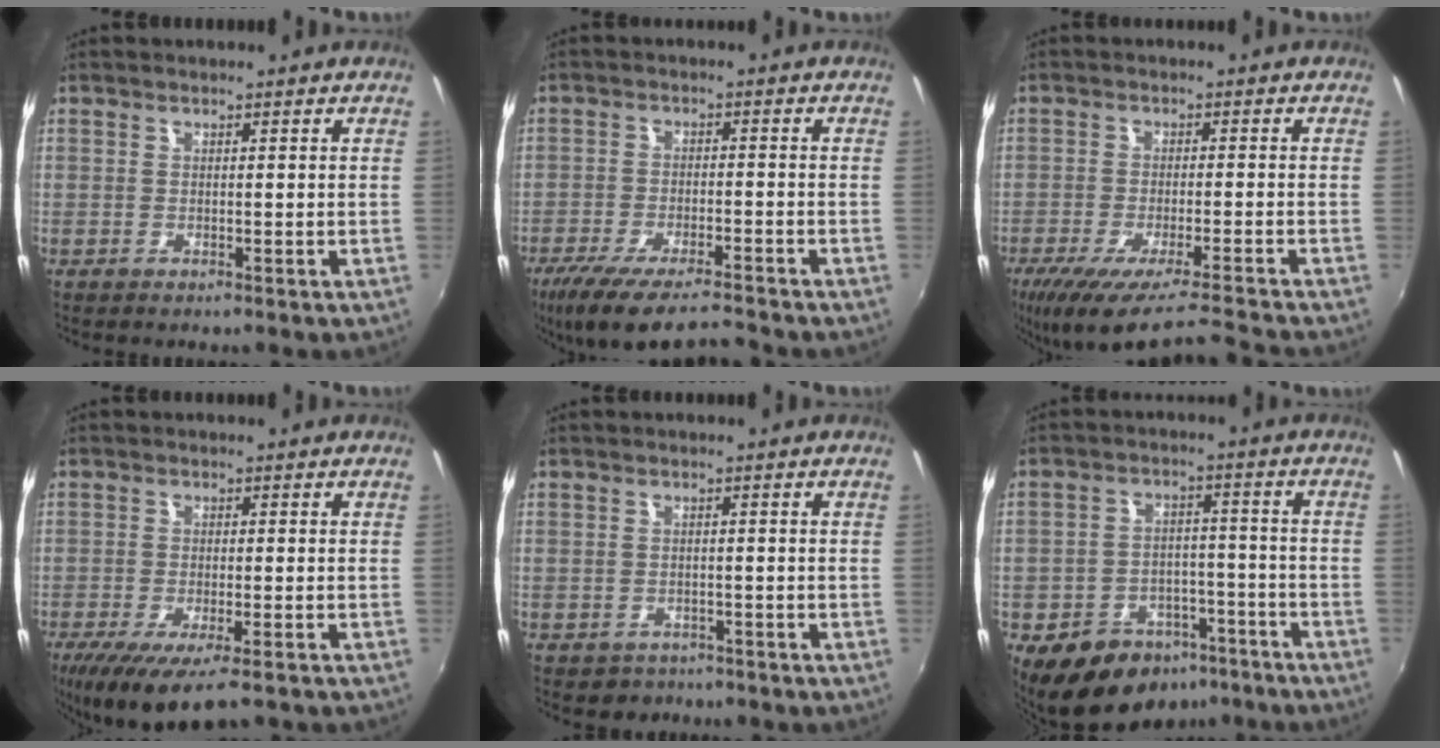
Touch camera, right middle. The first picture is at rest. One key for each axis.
{"total": 12.2, "fx": -10.3, "fy": 1.8, "fz": 6.3, "tx": -0.141, "ty": -0.031, "tz": -0.179}
{"total": 12.7, "fx": -10.8, "fy": -0.6, "fz": 6.6, "tx": -0.125, "ty": -0.036, "tz": -0.184}
{"total": 10.7, "fx": -6.9, "fy": 2.7, "fz": 7.6, "tx": -0.152, "ty": -0.040, "tz": -0.113}
{"total": 2.8, "fx": -1.8, "fy": 2.1, "fz": 0.3, "tx": -0.013, "ty": -0.004, "tz": -0.025}
{"total": 14.5, "fx": -9.4, "fy": 9.5, "fz": 5.8, "tx": -0.133, "ty": 0.016, "tz": -0.119}